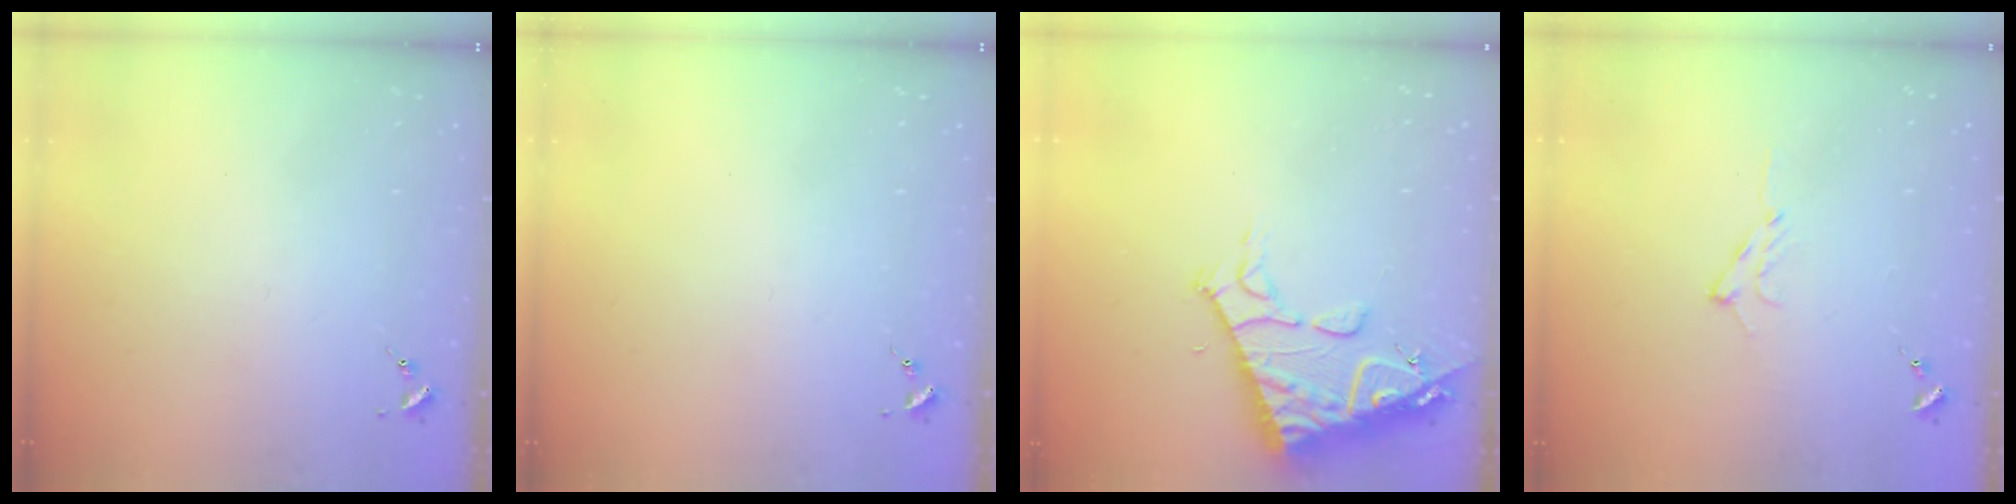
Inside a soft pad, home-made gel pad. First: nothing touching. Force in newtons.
{"total": 0.0}
{"total": 13.9, "press": 13.8, "slide": 1.7}
{"total": 7.4, "press": 7.3, "slide": 0.8}